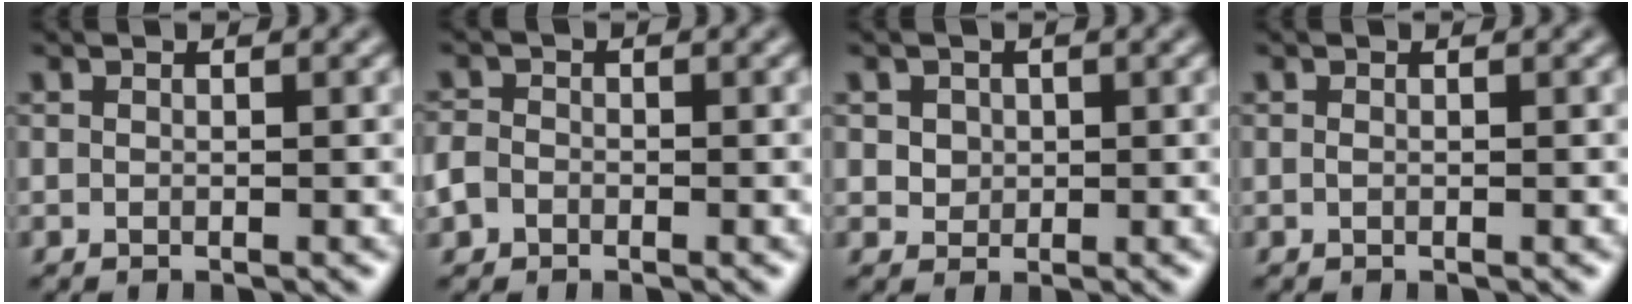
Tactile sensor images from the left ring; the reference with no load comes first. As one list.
[{"total": 1.8, "force": [-0.9, 1.5, 0.7], "torque": [-0.012, -0.001, -0.020]}, {"total": 2.3, "force": [0.9, 1.8, 1.0], "torque": [-0.021, 0.006, 0.025]}, {"total": 0.0}]